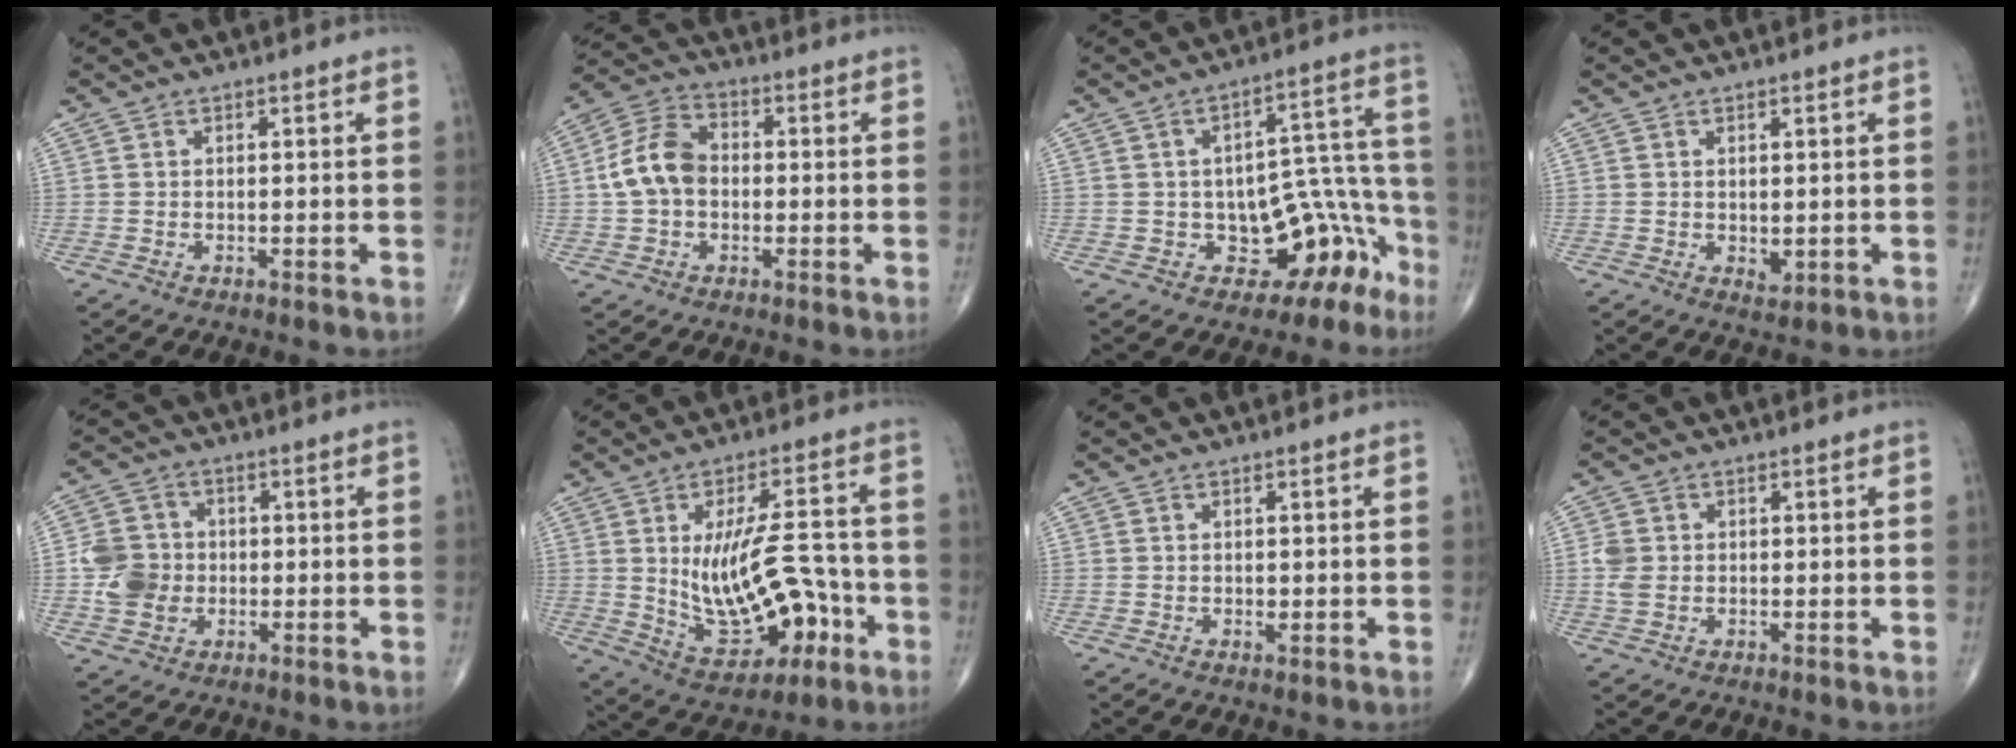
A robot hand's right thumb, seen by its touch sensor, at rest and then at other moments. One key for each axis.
{"total": 9.3, "fx": -0.4, "fy": 6.6, "fz": 6.5, "tx": -0.120, "ty": 0.029, "tz": -0.018}
{"total": 12.4, "fx": -6.0, "fy": 7.9, "fz": 7.5, "tx": -0.021, "ty": 0.085, "tz": -0.073}
{"total": 1.8, "fx": 0.1, "fy": 1.1, "fz": 1.4, "tx": -0.017, "ty": -0.007, "tz": 0.007}
{"total": 7.9, "fx": -0.9, "fy": 6.9, "fz": 3.9, "tx": -0.053, "ty": 0.009, "tz": -0.020}
{"total": 17.1, "fx": -2.8, "fy": 9.0, "fz": 14.2, "tx": -0.201, "ty": 0.027, "tz": -0.024}
{"total": 1.0, "fx": 0.0, "fy": 0.7, "fz": 0.7, "tx": -0.006, "ty": 0.000, "tz": 0.001}
{"total": 3.1, "fx": 0.1, "fy": 2.5, "fz": 1.8, "tx": -0.038, "ty": 0.004, "tz": 0.002}